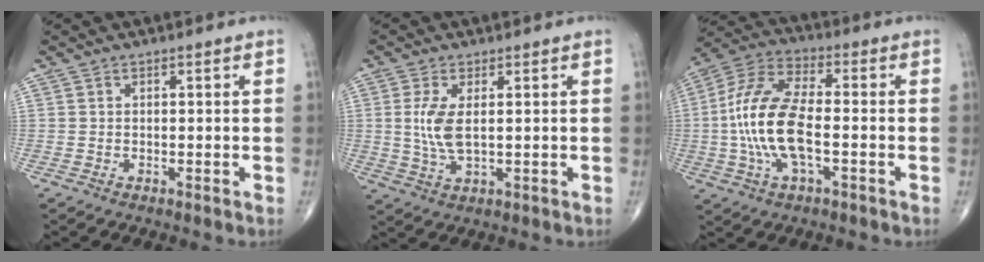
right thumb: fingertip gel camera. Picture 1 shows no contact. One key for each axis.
{"total": 6.0, "fx": 0.8, "fy": 2.4, "fz": 5.4, "tx": -0.126, "ty": -0.010, "tz": 0.019}
{"total": 15.5, "fx": -2.2, "fy": 6.5, "fz": 13.9, "tx": -0.296, "ty": 0.027, "tz": -0.046}